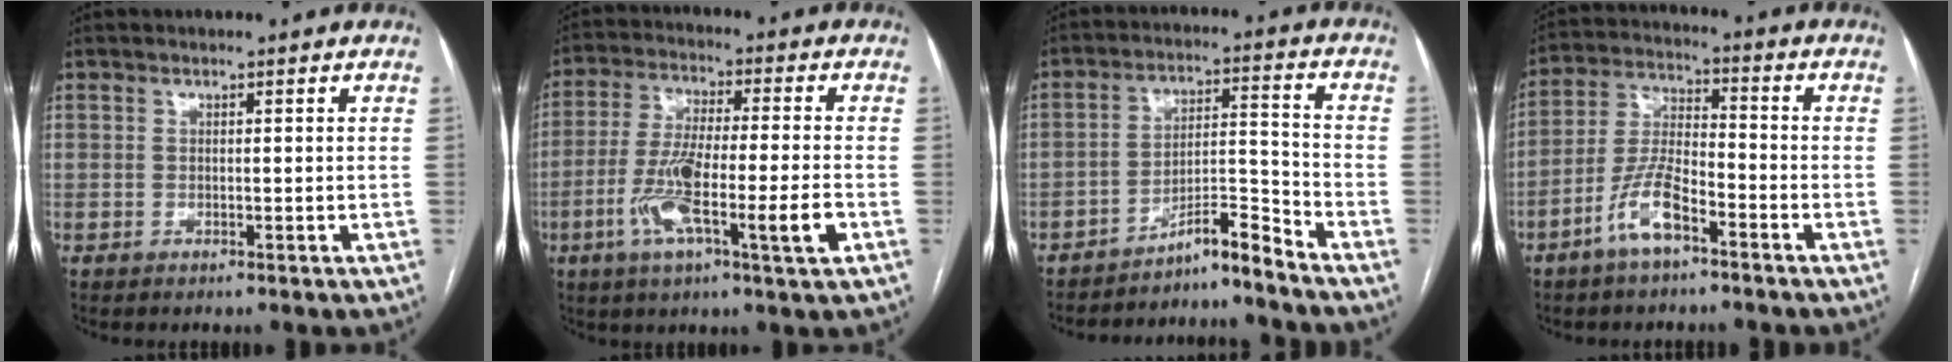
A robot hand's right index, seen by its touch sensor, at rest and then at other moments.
{"total": 13.0, "force": [-4.2, 1.0, 12.2], "torque": [-0.228, -0.007, -0.075]}
{"total": 6.7, "force": [-6.2, -0.9, 2.5], "torque": [-0.034, 0.014, -0.104]}
{"total": 8.5, "force": [-5.1, 2.3, 6.4], "torque": [-0.140, 0.005, -0.099]}